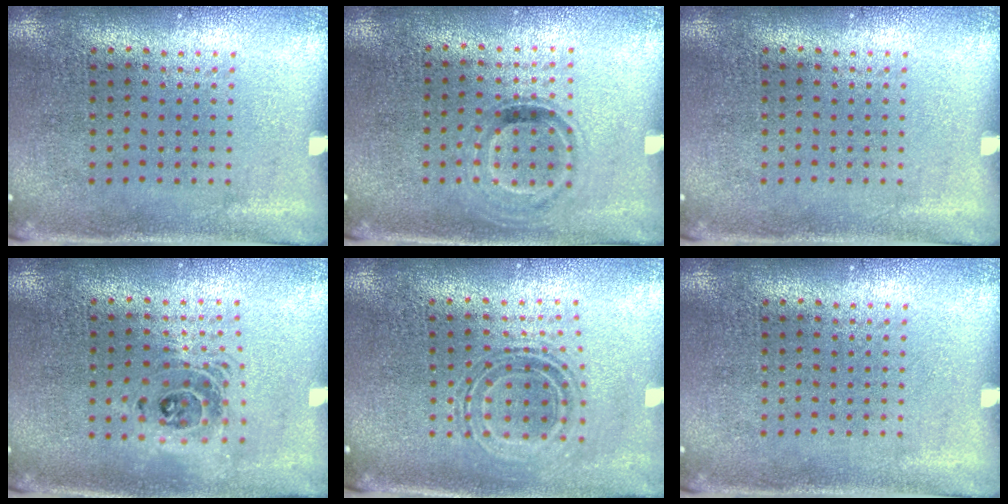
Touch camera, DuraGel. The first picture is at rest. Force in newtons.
{"total": 0.9, "press": 0.8, "slide": 0.3}
{"total": 0.0}
{"total": 1.4, "press": 1.2, "slide": 0.7}
{"total": 0.7, "press": 0.7, "slide": 0.1}
{"total": 0.0}